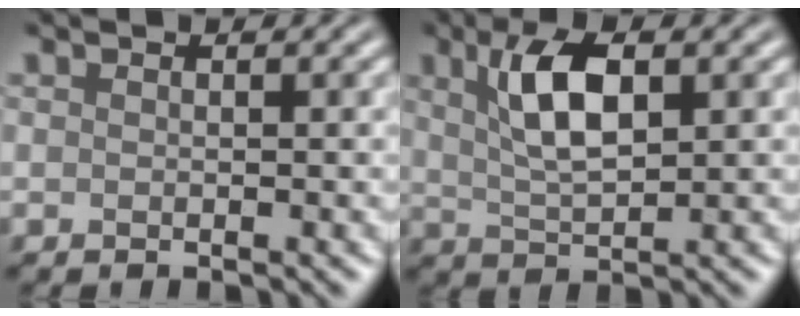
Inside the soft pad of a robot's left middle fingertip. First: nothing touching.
{"total": 5.2, "force": [1.9, 2.1, 4.3], "torque": [-0.087, 0.009, 0.031]}